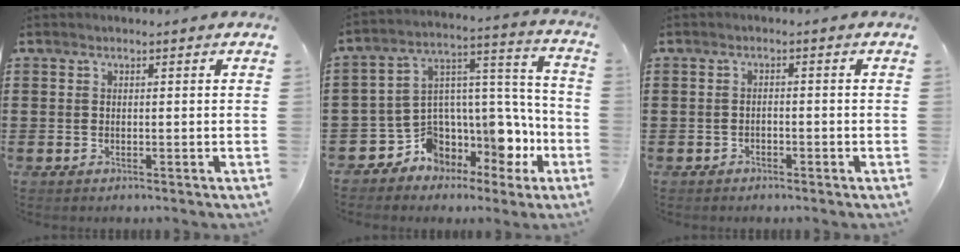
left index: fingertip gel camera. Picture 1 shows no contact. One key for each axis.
{"total": 8.4, "fx": -4.7, "fy": 6.0, "fz": 3.5, "tx": -0.070, "ty": -0.014, "tz": -0.074}
{"total": 1.1, "fx": -1.1, "fy": 0.4, "fz": 0.1, "tx": -0.008, "ty": 0.001, "tz": -0.023}